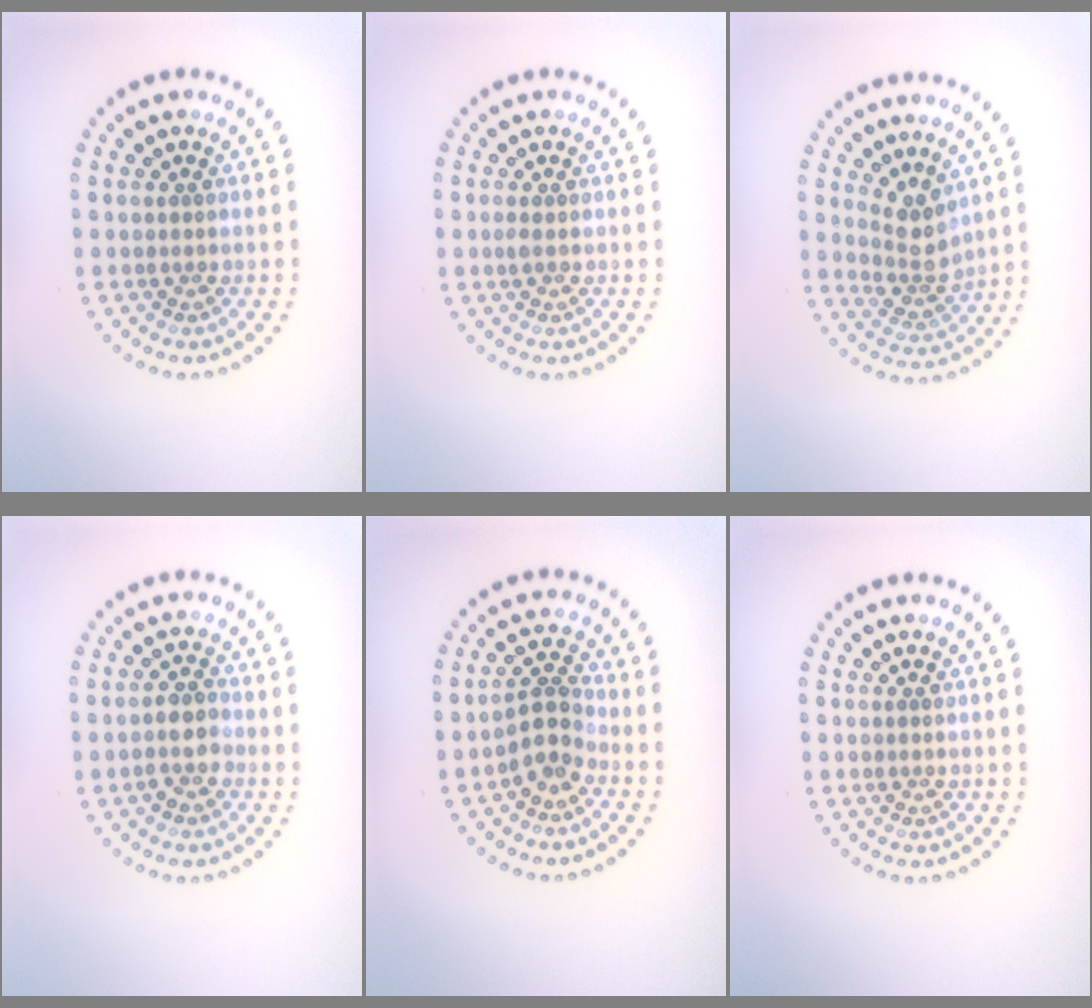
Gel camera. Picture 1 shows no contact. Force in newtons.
{"total": 0.5, "press": 0.5, "slide": 0.2}
{"total": 3.0, "press": 2.3, "slide": 1.9}
{"total": 2.2, "press": 1.9, "slide": 1.0}
{"total": 2.7, "press": 2.1, "slide": 1.7}
{"total": 0.0}